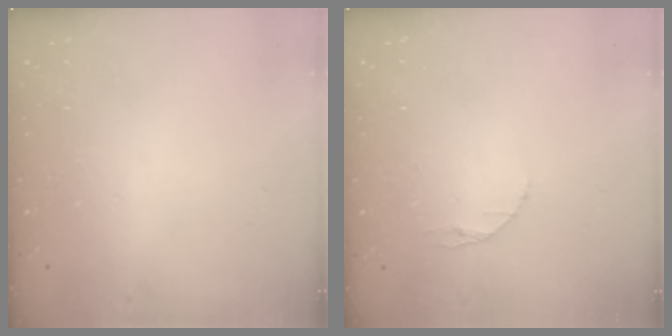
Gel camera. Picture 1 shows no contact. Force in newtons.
{"total": 2.9, "press": 2.9, "slide": 0.4}